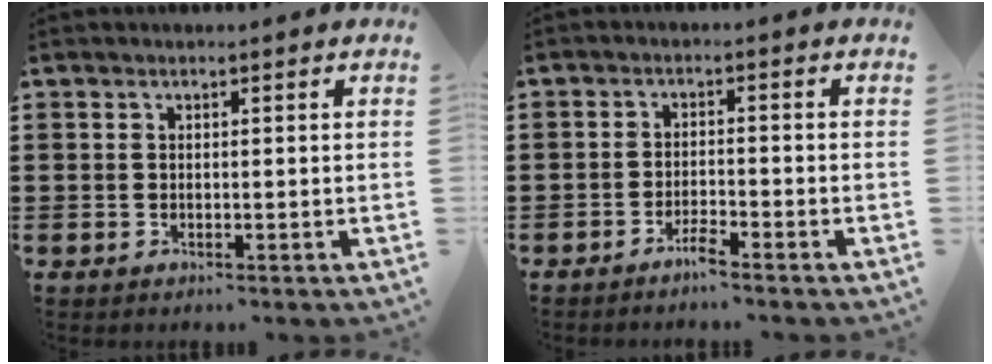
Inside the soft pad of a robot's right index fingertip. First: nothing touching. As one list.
[{"total": 2.3, "force": [-2.0, 0.0, 1.1], "torque": [-0.020, 0.001, -0.037]}]